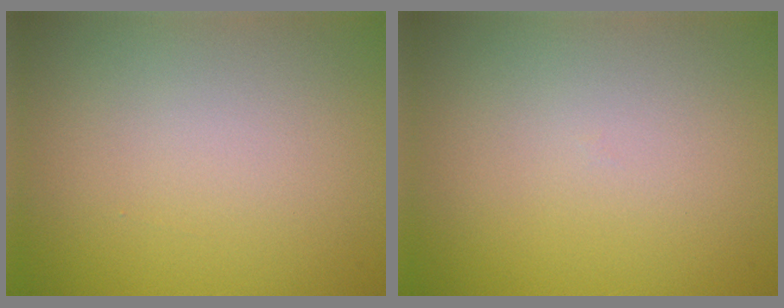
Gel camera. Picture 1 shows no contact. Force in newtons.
{"total": 0.0}